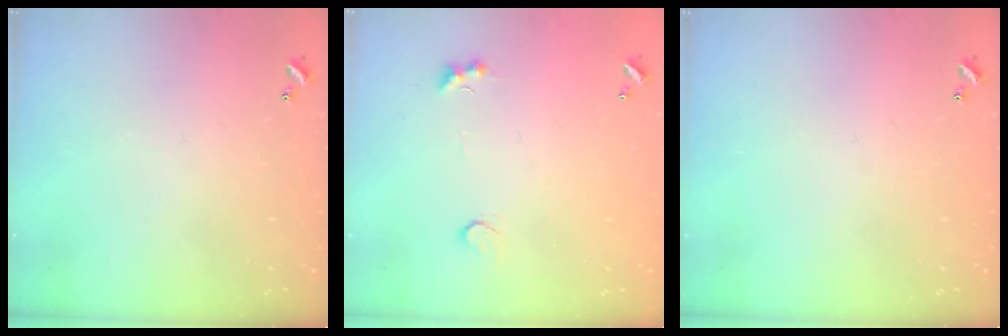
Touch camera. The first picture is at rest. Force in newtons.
{"total": 1.4, "press": 1.1, "slide": 0.9}
{"total": 0.0}